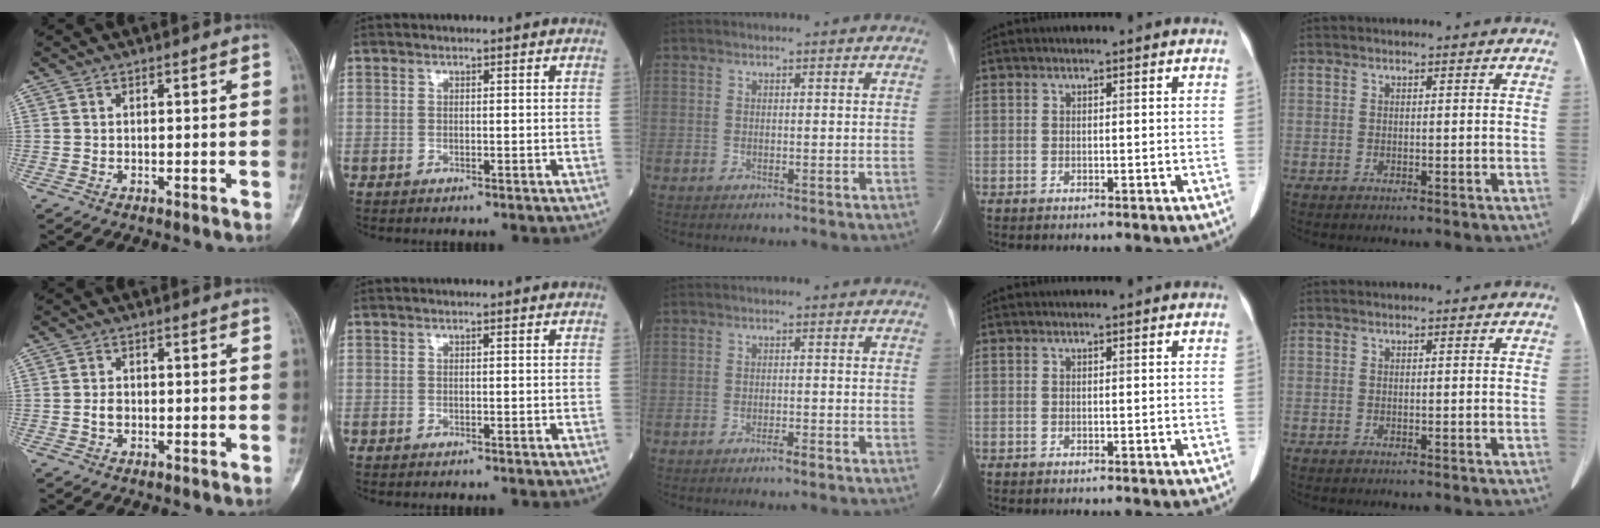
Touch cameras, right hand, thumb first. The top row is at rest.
{"thumb": {"total": 1.7, "force": [-0.3, 1.2, 1.2], "torque": [-0.021, 0.004, -0.008]}, "middle": {"total": 1.5, "force": [-1.1, 0.1, 1.1], "torque": [-0.021, -0.001, -0.016]}}